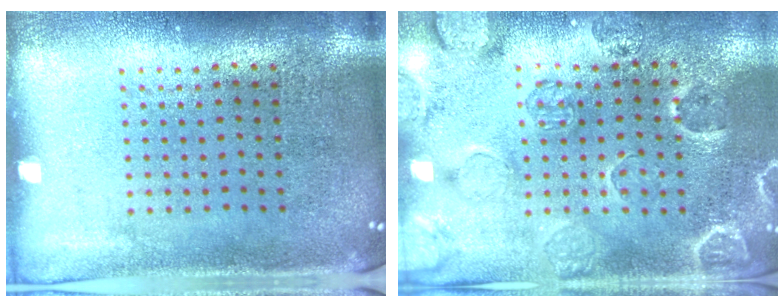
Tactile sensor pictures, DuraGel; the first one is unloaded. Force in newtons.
{"total": 2.5, "press": 2.0, "slide": 1.5}